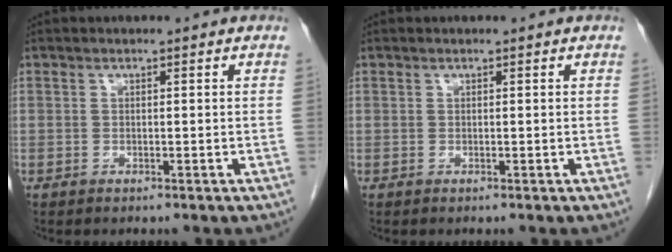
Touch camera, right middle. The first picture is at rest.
{"total": 0.0}